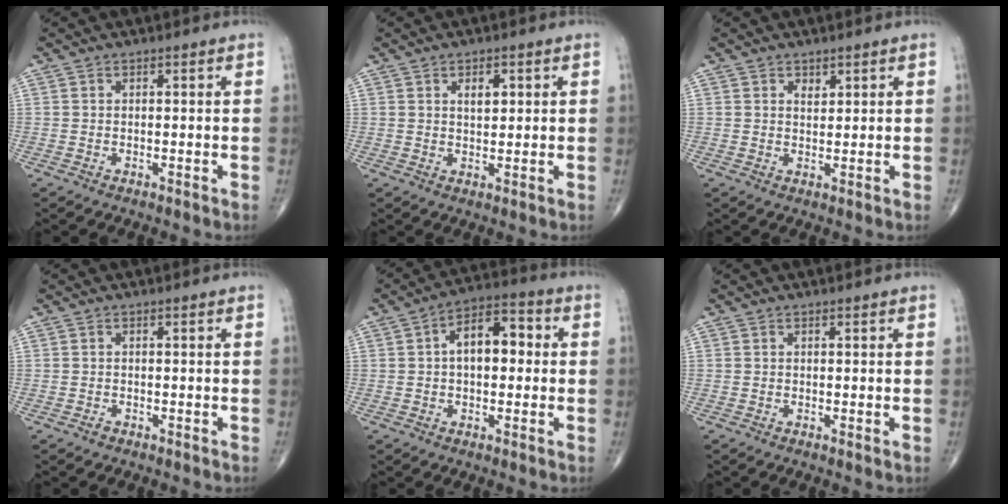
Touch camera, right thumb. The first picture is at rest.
{"total": 3.2, "force": [1.2, 1.8, 2.4], "torque": [-0.027, -0.005, 0.018]}
{"total": 1.7, "force": [1.1, 1.1, 0.8], "torque": [-0.003, -0.007, 0.017]}
{"total": 0.8, "force": [-0.6, 0.5, 0.3], "torque": [-0.004, 0.002, -0.013]}
{"total": 10.1, "force": [1.0, 5.8, 8.2], "torque": [-0.109, 0.028, 0.007]}
{"total": 0.7, "force": [-0.1, 0.2, 0.6], "torque": [-0.015, -0.003, -0.005]}